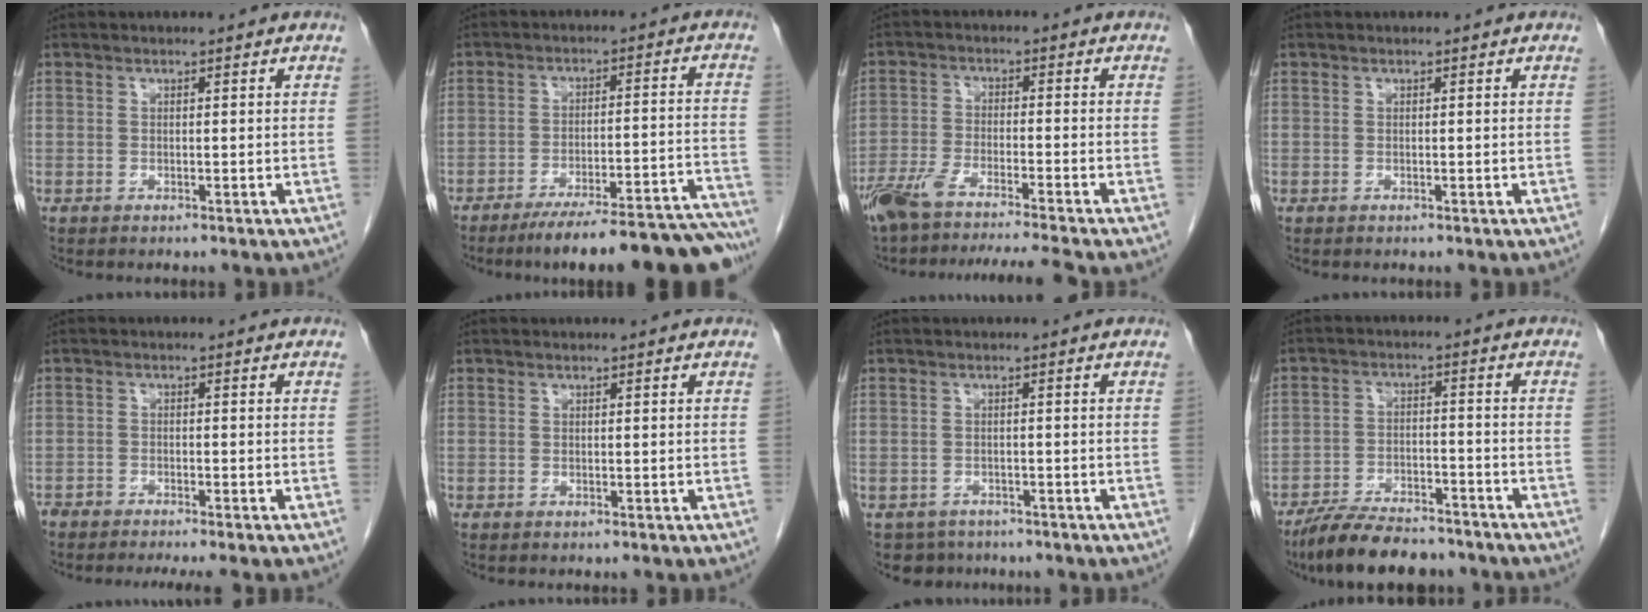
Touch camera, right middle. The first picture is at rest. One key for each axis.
{"total": 20.7, "fx": -18.6, "fy": 1.6, "fz": 8.9, "tx": -0.057, "ty": 0.019, "tz": -0.248}
{"total": 12.4, "fx": -10.7, "fy": -0.6, "fz": 6.2, "tx": -0.100, "ty": -0.018, "tz": -0.174}
{"total": 0.0}
{"total": 5.6, "fx": -4.8, "fy": 0.3, "fz": 2.8, "tx": -0.033, "ty": -0.009, "tz": -0.079}
{"total": 0.0}
{"total": 3.4, "fx": -2.7, "fy": 2.1, "fz": -0.3, "tx": 0.002, "ty": 0.001, "tz": -0.041}
{"total": 11.4, "fx": -9.8, "fy": 3.3, "fz": 4.8, "tx": -0.079, "ty": -0.007, "tz": -0.159}